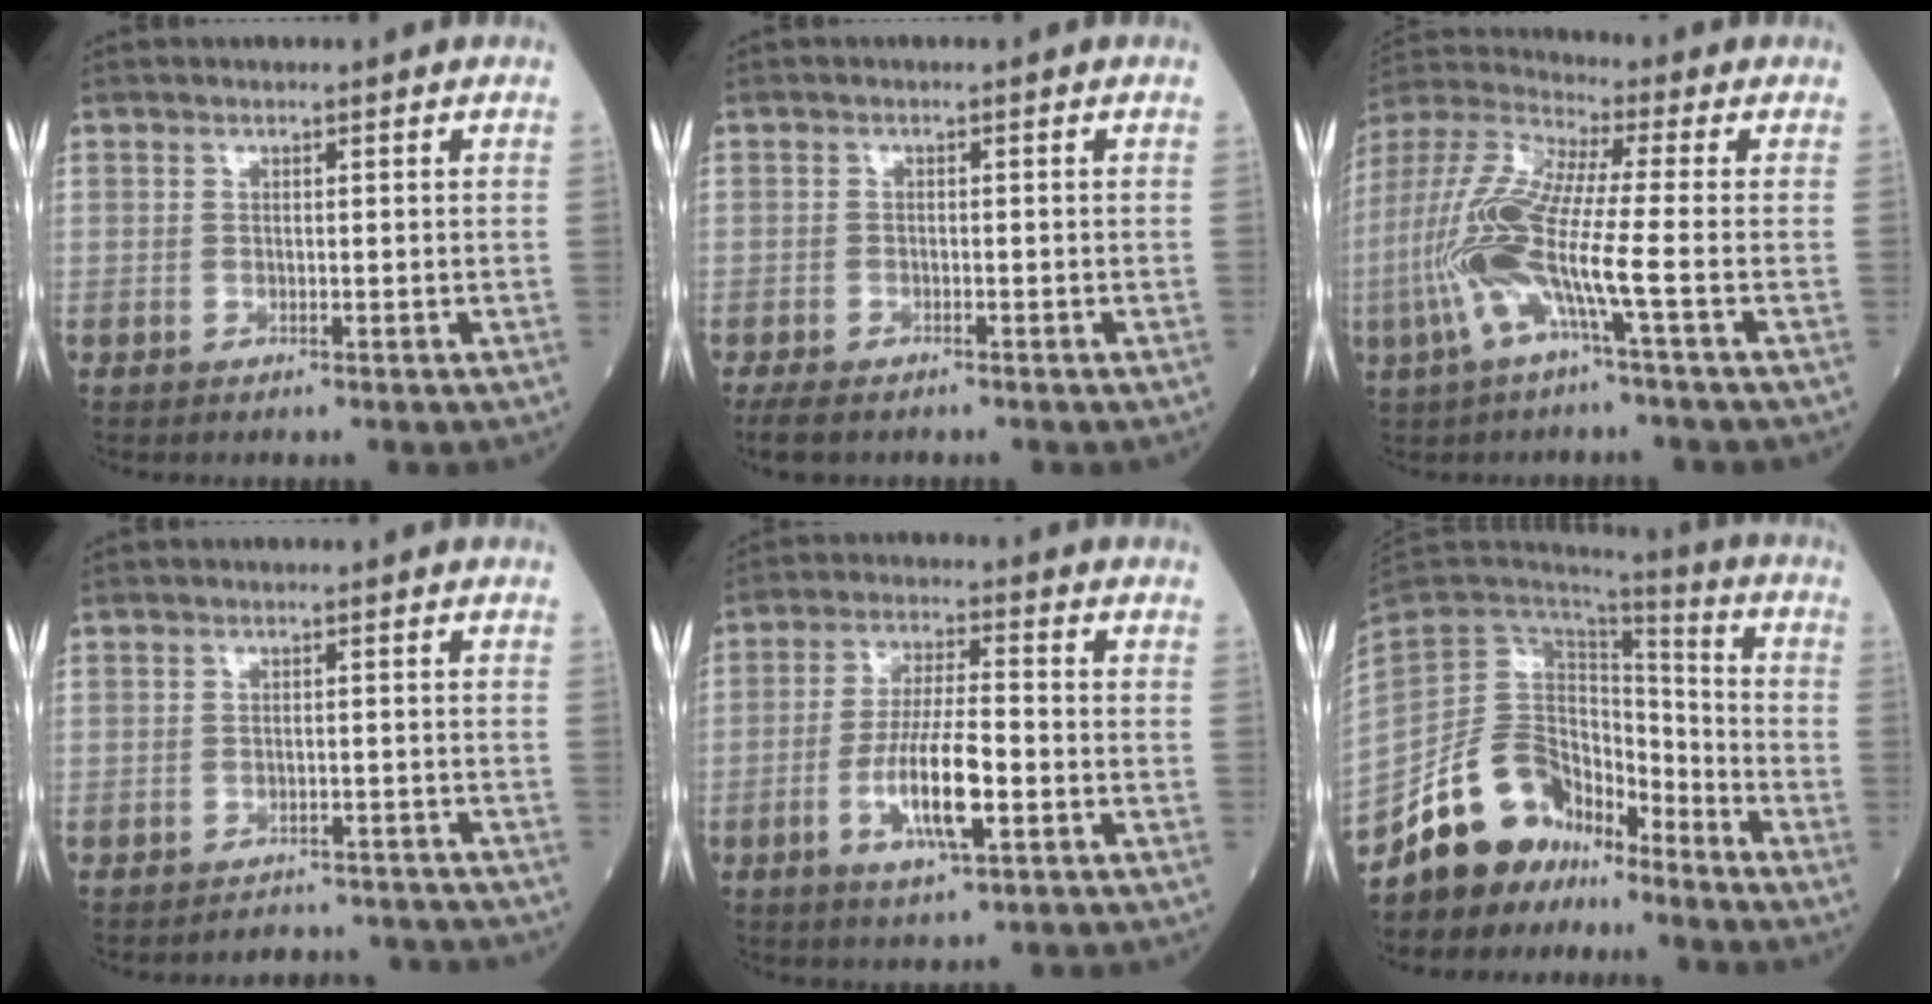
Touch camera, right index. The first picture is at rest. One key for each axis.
{"total": 4.3, "fx": -3.4, "fy": 1.6, "fz": 2.1, "tx": -0.039, "ty": -0.010, "tz": -0.054}
{"total": 13.0, "fx": -3.6, "fy": 0.3, "fz": 12.5, "tx": -0.281, "ty": 0.001, "tz": -0.083}
{"total": 6.0, "fx": -5.8, "fy": 1.4, "fz": -0.6, "tx": 0.015, "ty": 0.018, "tz": -0.064}
{"total": 10.0, "fx": -3.1, "fy": 1.8, "fz": 9.3, "tx": -0.175, "ty": -0.003, "tz": -0.056}
{"total": 13.0, "fx": -10.1, "fy": 7.4, "fz": 3.4, "tx": -0.067, "ty": 0.070, "tz": -0.180}